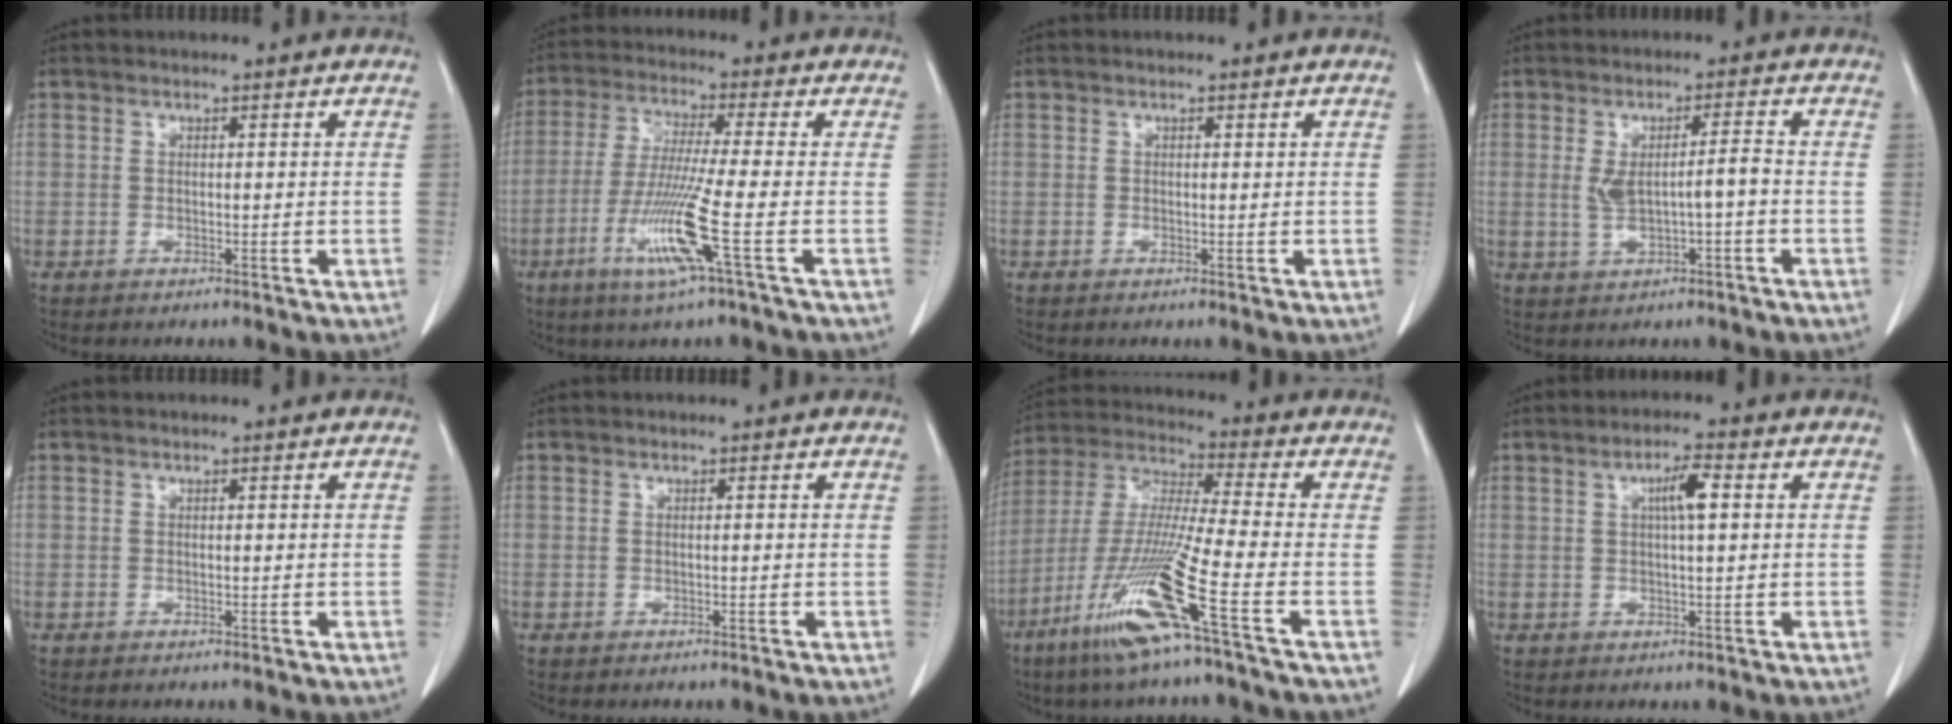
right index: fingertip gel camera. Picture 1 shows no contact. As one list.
[{"total": 10.4, "force": [-3.9, -1.5, 9.5], "torque": [-0.193, -0.026, -0.082]}, {"total": 0.0}, {"total": 5.1, "force": [-0.4, 0.9, 5.0], "torque": [-0.095, 0.010, 0.001]}, {"total": 0.0}, {"total": 0.0}, {"total": 15.4, "force": [-7.7, -1.7, 13.2], "torque": [-0.276, -0.038, -0.153]}, {"total": 4.2, "force": [1.1, 0.5, 4.0], "torque": [-0.071, 0.006, 0.017]}]